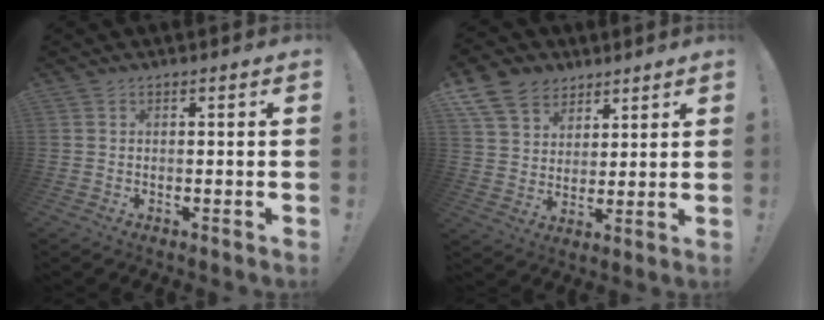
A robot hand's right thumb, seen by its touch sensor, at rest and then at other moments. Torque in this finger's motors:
{"motor_torque": [0.94, 1.05, 0.46, 0.33, 0.32]}